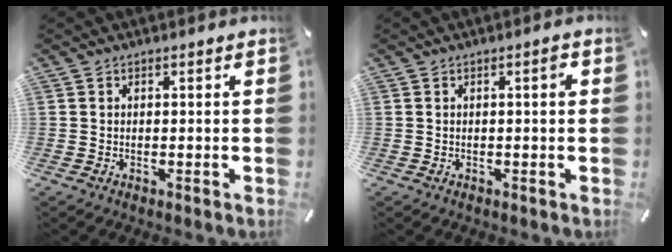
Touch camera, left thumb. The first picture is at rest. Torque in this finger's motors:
{"motor_torque": [0.21, 0.62, -0.05, -0.29, 0.07]}